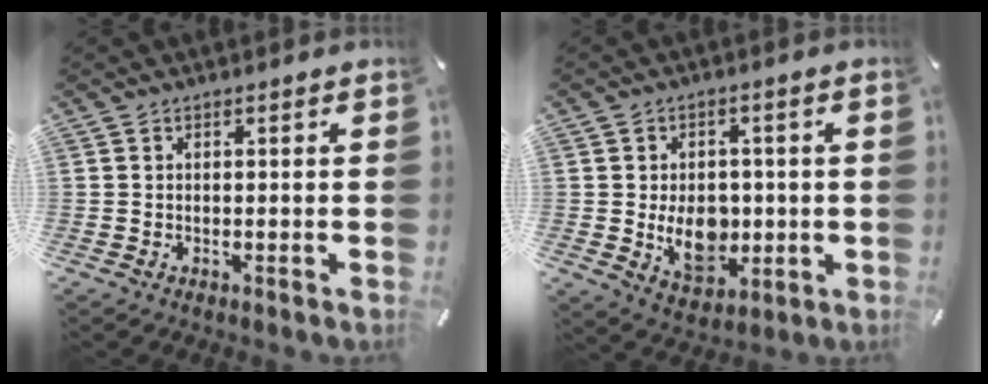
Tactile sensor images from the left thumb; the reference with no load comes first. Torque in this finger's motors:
{"motor_torque": [0.77, 2.38, 0.74, -0.27, 0.24]}